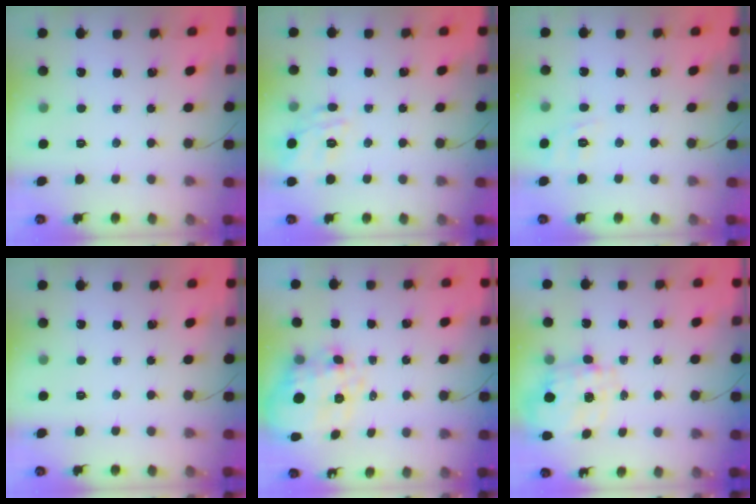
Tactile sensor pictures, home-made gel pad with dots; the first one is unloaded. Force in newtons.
{"total": 11.9, "press": 11.9, "slide": 0.7}
{"total": 2.0, "press": 0.6, "slide": 1.9}
{"total": 0.0}
{"total": 11.6, "press": 11.2, "slide": 3.1}
{"total": 3.0, "press": 2.7, "slide": 1.2}